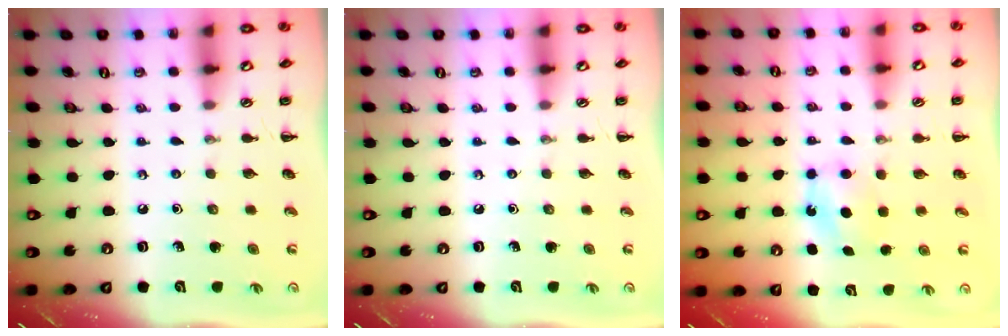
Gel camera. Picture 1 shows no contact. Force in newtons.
{"total": 0.0}
{"total": 6.0, "press": 5.8, "slide": 1.8}